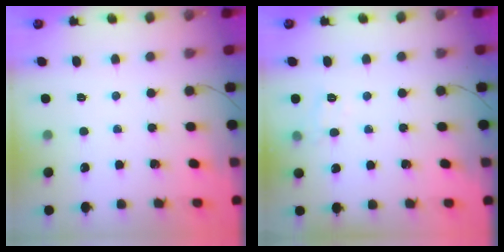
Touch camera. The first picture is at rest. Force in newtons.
{"total": 6.6, "press": 6.5, "slide": 1.3}